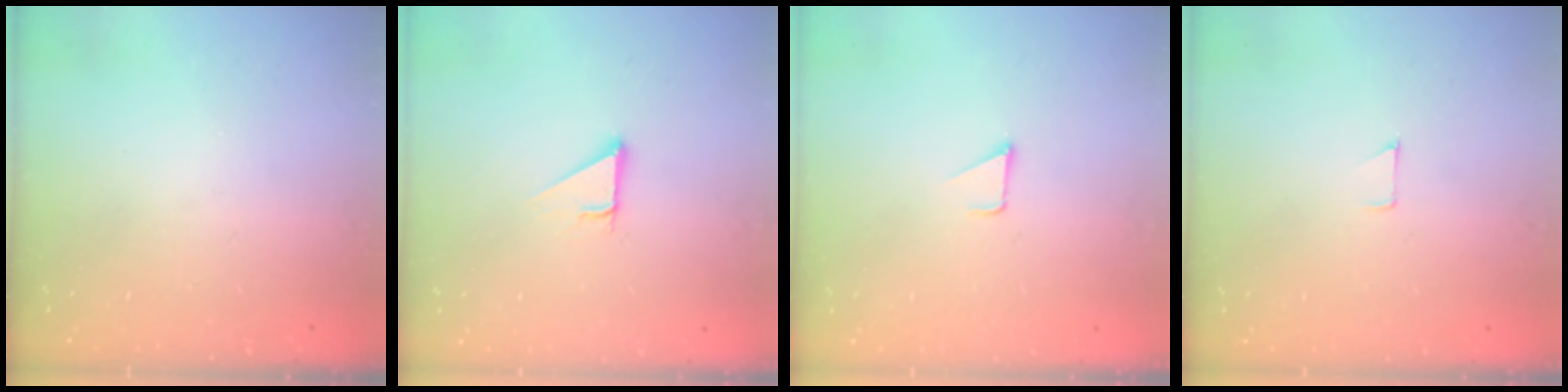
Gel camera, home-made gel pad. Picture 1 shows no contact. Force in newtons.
{"total": 2.7, "press": 2.7, "slide": 0.3}
{"total": 1.2, "press": 1.2, "slide": 0.1}
{"total": 3.2, "press": 3.2, "slide": 0.3}